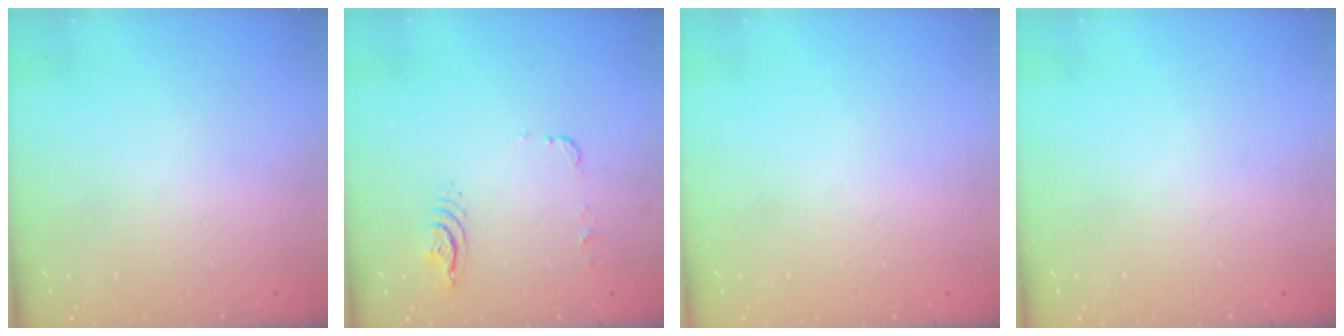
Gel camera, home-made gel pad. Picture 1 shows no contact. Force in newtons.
{"total": 6.7, "press": 6.7, "slide": 0.5}
{"total": 0.0}
{"total": 0.0}